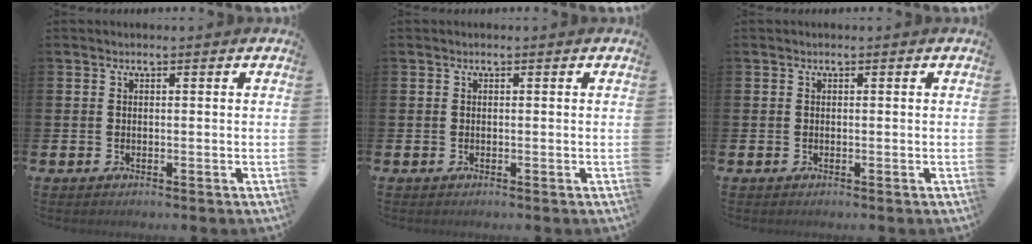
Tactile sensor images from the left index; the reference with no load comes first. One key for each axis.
{"total": 0.0}
{"total": 0.0}